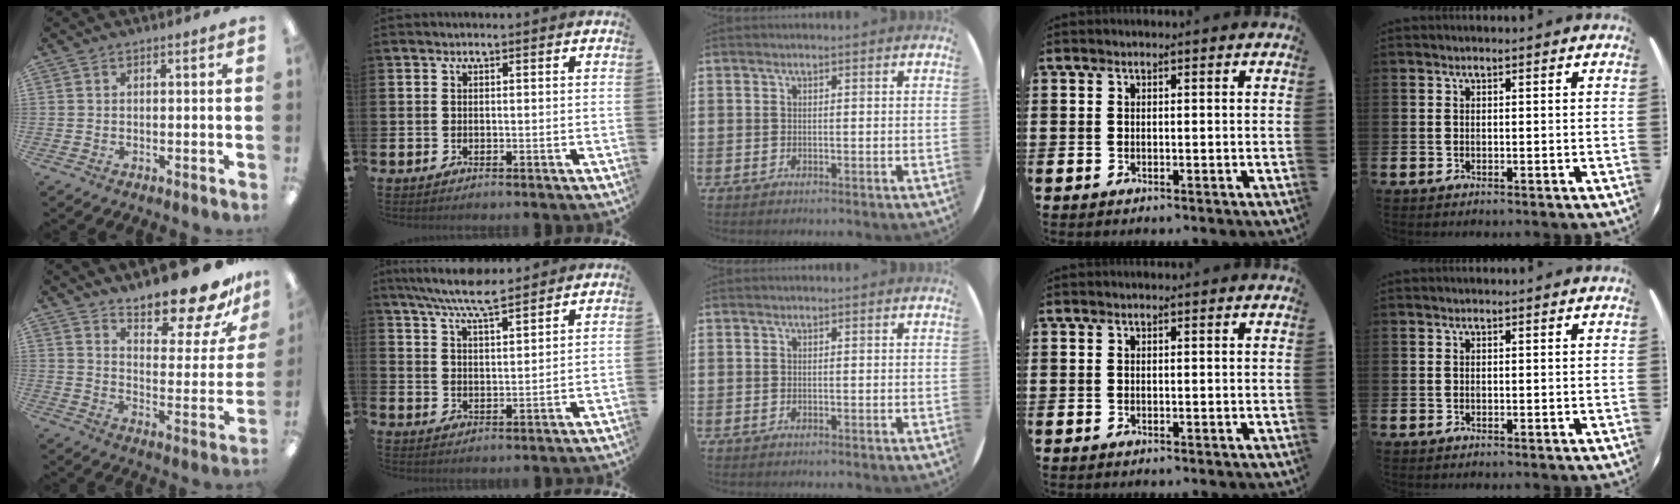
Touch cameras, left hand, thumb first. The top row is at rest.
{"thumb": {"total": 17.2, "force": [14.6, 4.6, 8.0], "torque": [-0.107, -0.116, 0.241]}, "index": {"total": 7.3, "force": [6.7, 0.9, 2.5], "torque": [-0.066, -0.027, 0.122]}}